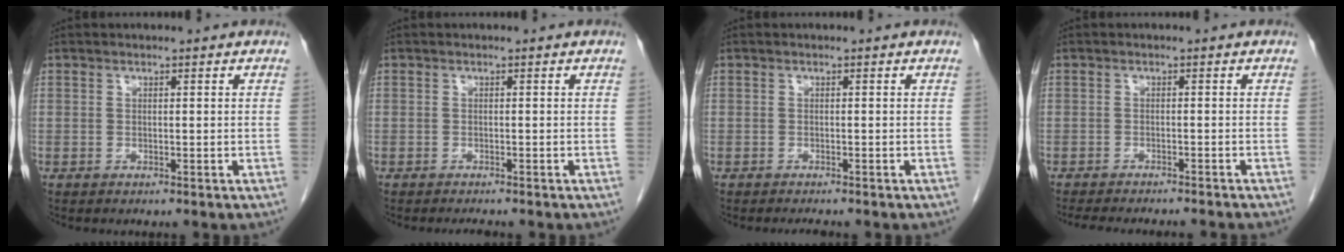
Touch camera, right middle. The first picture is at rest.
{"total": 1.3, "force": [-1.2, 0.0, 0.4], "torque": [-0.012, -0.007, -0.014]}
{"total": 1.3, "force": [-1.2, 0.0, 0.4], "torque": [-0.011, -0.006, -0.014]}
{"total": 11.5, "force": [-10.5, 1.1, 4.7], "torque": [-0.054, -0.015, -0.131]}